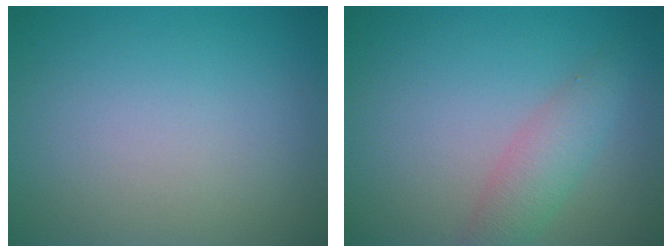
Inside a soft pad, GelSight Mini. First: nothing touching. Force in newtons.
{"total": 3.0, "press": 3.0, "slide": 0.1}